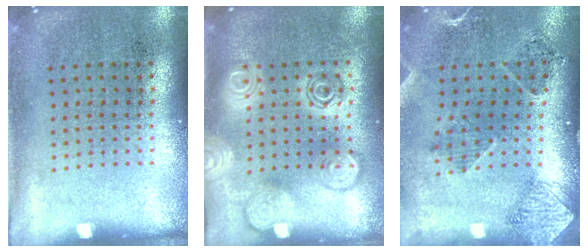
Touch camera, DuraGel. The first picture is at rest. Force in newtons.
{"total": 2.6, "press": 2.6, "slide": 0.3}
{"total": 1.6, "press": 1.5, "slide": 0.6}